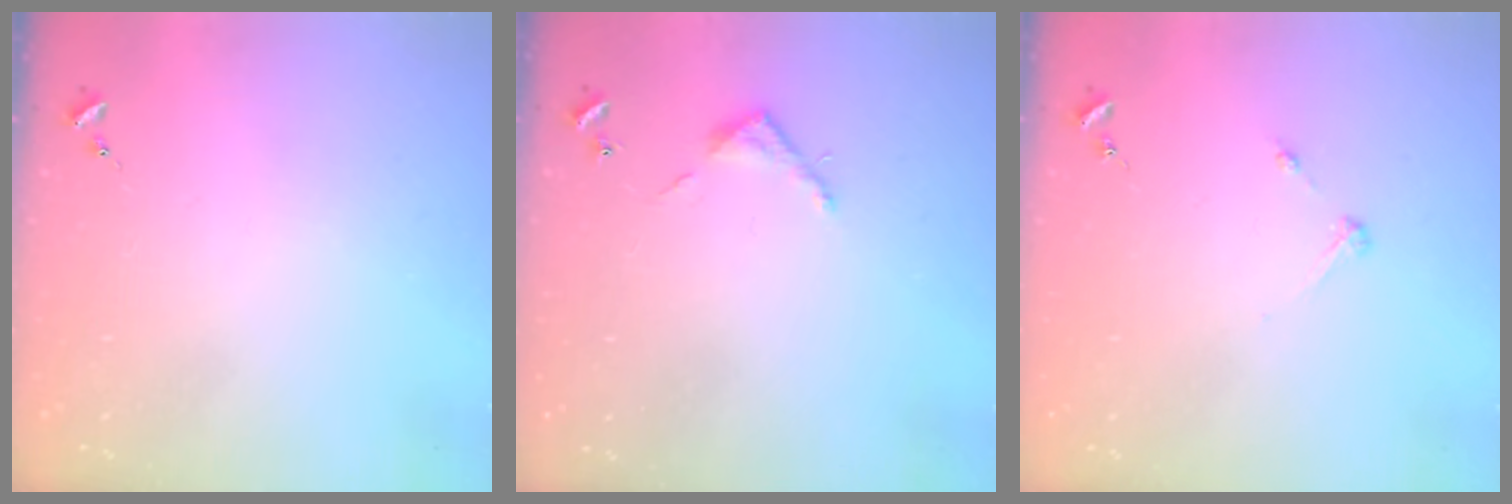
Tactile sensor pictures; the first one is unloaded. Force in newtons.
{"total": 3.6, "press": 3.6, "slide": 0.2}
{"total": 3.3, "press": 3.2, "slide": 0.4}